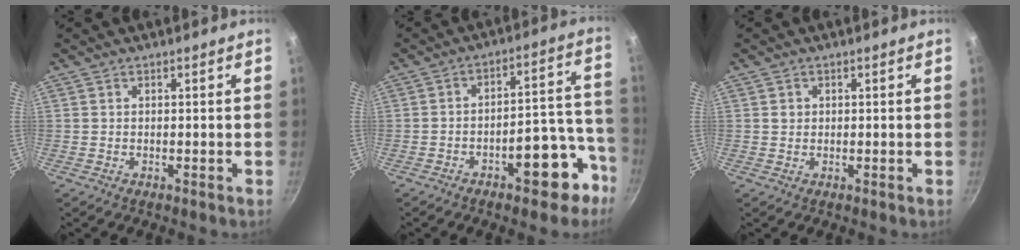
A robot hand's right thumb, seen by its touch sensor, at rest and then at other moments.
{"total": 12.2, "force": [-6.6, 5.6, 8.7], "torque": [-0.067, 0.081, -0.082]}
{"total": 1.2, "force": [0.3, 1.1, 0.3], "torque": [-0.001, 0.004, 0.004]}